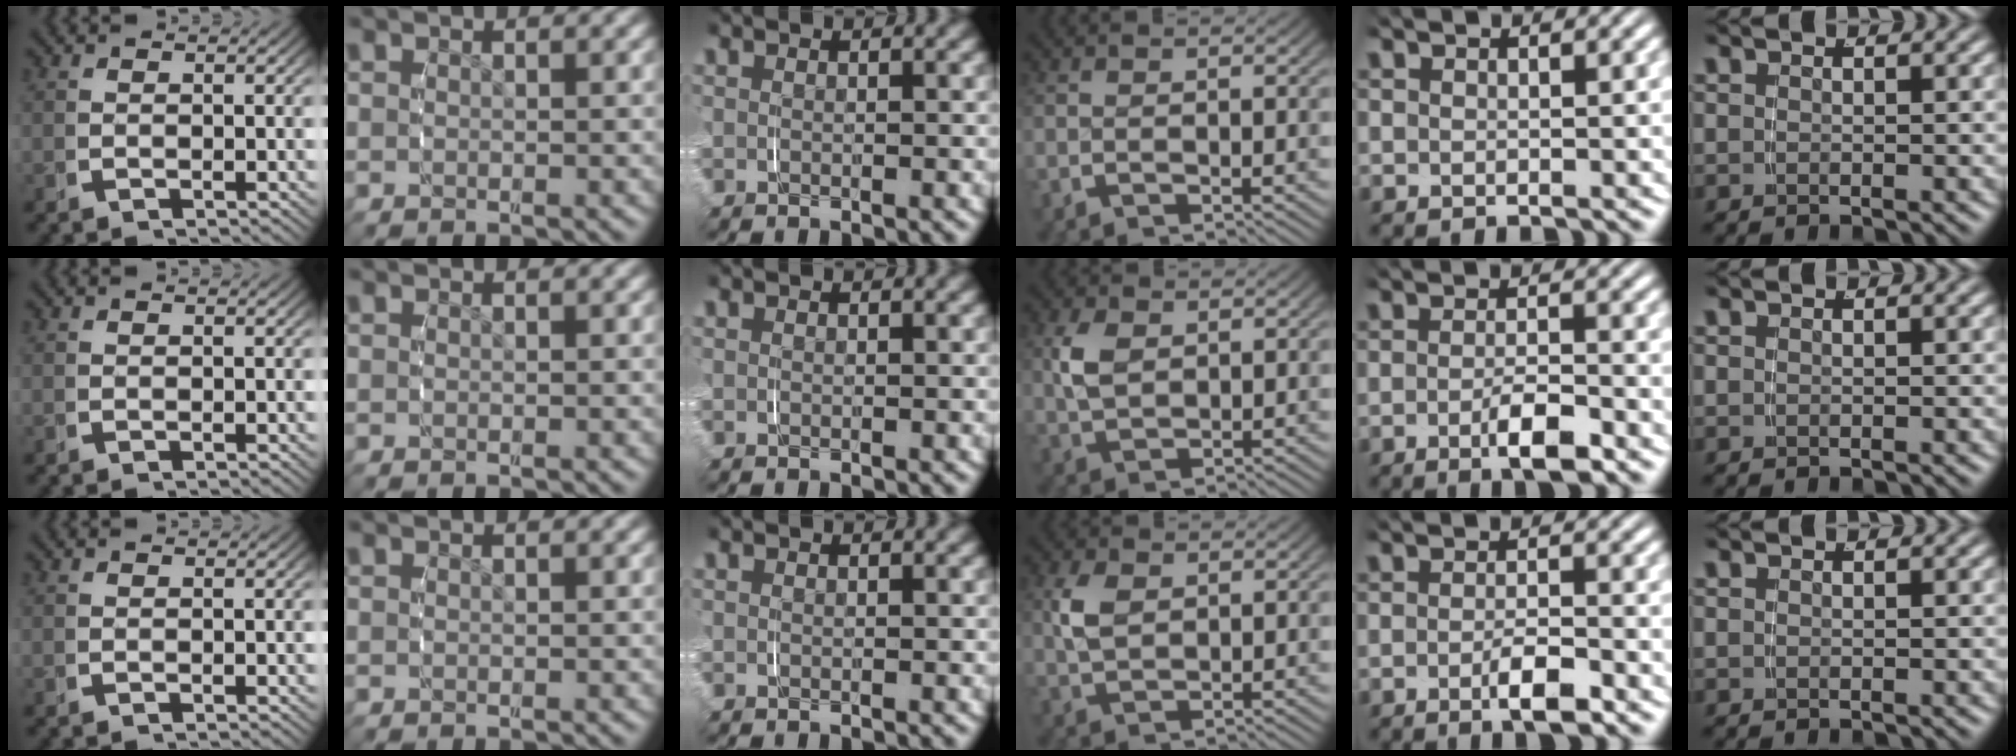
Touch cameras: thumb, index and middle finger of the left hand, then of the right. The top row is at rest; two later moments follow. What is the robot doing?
{"motion": "grasp_and_lifting", "object": "lipstick"}